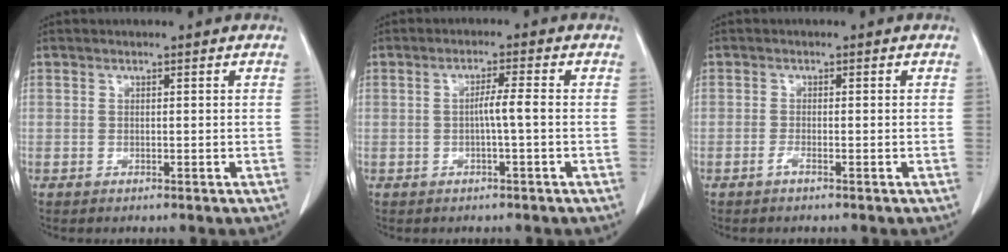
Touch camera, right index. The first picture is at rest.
{"total": 2.8, "force": [-0.4, -0.3, 2.7], "torque": [-0.043, 0.002, -0.008]}
{"total": 0.9, "force": [-0.7, -0.1, 0.6], "torque": [-0.009, 0.001, -0.014]}